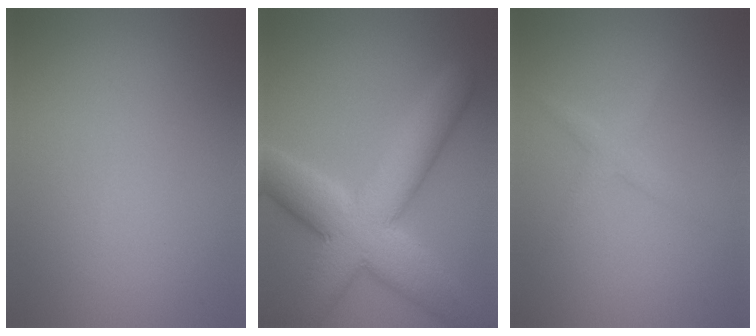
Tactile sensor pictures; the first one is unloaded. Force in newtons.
{"total": 10.2, "press": 10.1, "slide": 0.6}
{"total": 1.6, "press": 1.6, "slide": 0.1}